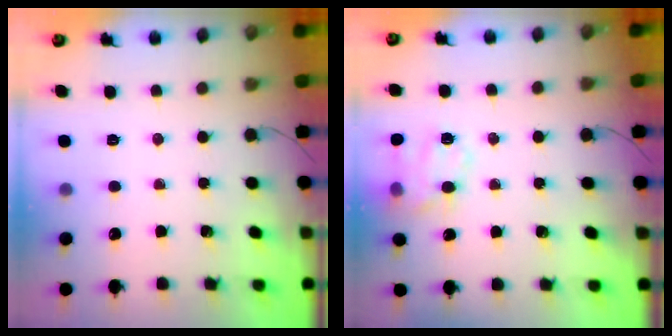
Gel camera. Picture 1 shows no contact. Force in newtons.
{"total": 14.7, "press": 14.5, "slide": 1.8}